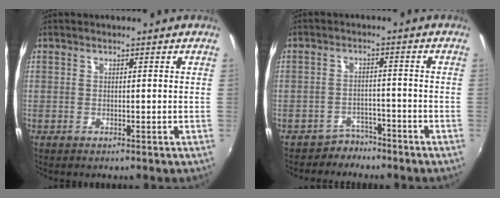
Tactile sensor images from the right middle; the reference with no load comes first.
{"total": 3.8, "force": [-3.3, 1.8, 0.0], "torque": [-0.003, 0.011, -0.052]}